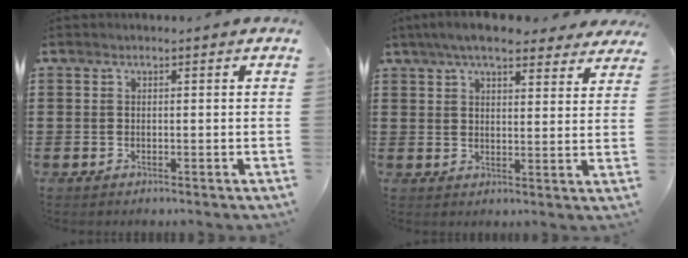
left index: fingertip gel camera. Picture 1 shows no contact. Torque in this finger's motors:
{"motor_torque": [2.14, 0.00, 0.46, 0.21]}